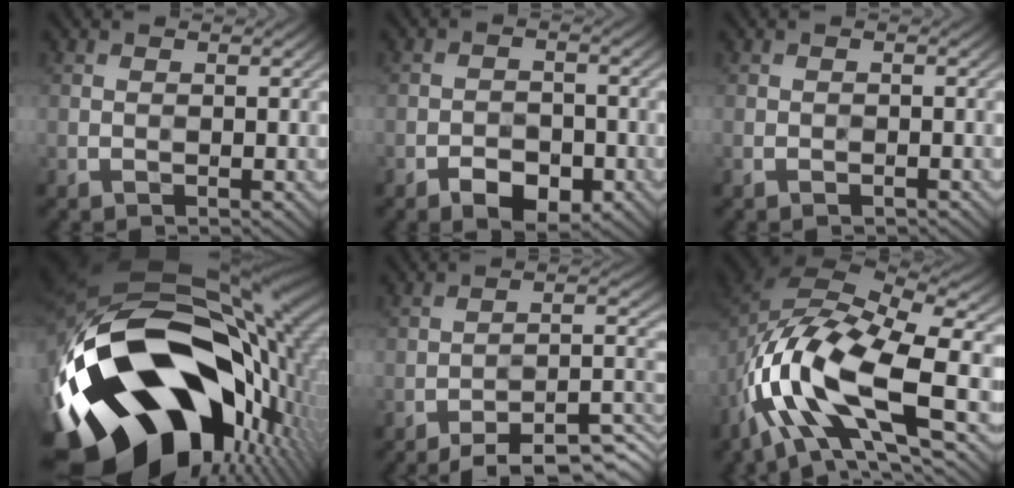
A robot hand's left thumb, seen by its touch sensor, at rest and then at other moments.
{"total": 4.2, "force": [-2.6, 2.3, 2.5], "torque": [-0.038, -0.001, -0.040]}
{"total": 0.9, "force": [-0.8, 0.2, 0.2], "torque": [-0.004, 0.000, -0.012]}
{"total": 22.2, "force": [-5.6, 14.5, 15.8], "torque": [-0.340, -0.045, -0.081]}
{"total": 11.2, "force": [-8.9, 2.2, 6.5], "torque": [-0.095, 0.011, -0.129]}
{"total": 15.4, "force": [-5.4, 6.9, 12.7], "torque": [-0.259, -0.021, -0.098]}